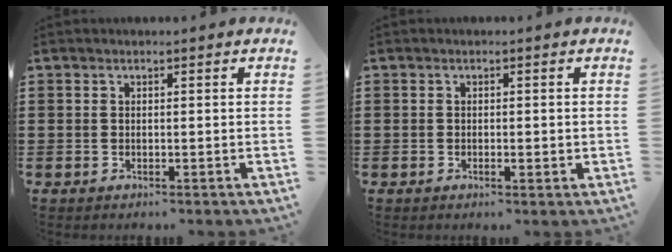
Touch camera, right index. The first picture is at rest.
{"total": 0.8, "force": [-0.2, 0.3, 0.7], "torque": [-0.014, -0.001, -0.003]}